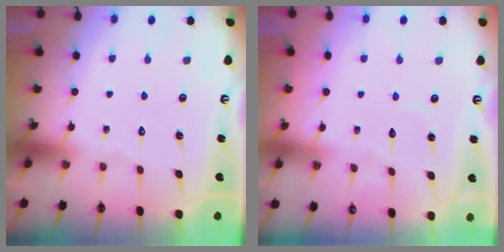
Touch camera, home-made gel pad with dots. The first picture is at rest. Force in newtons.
{"total": 3.1, "press": 3.1, "slide": 0.2}